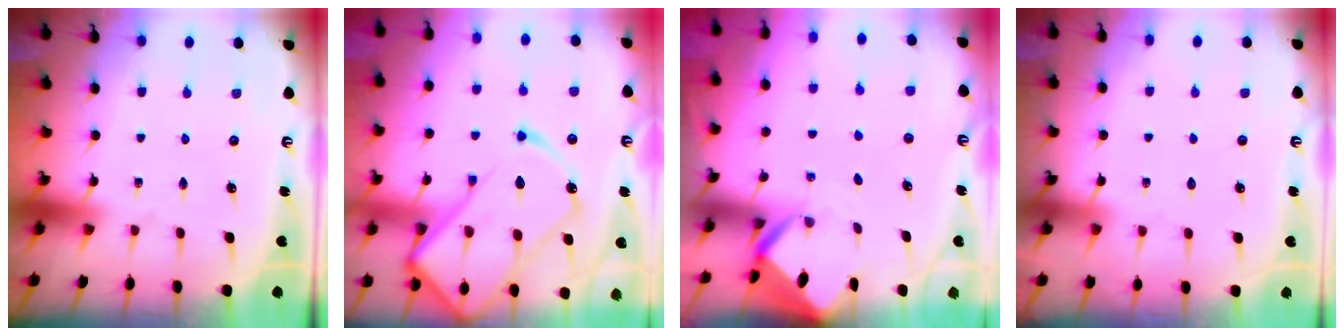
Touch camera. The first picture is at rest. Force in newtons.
{"total": 22.0, "press": 21.9, "slide": 1.9}
{"total": 3.1, "press": 3.1, "slide": 0.2}
{"total": 0.8, "press": 0.8, "slide": 0.2}